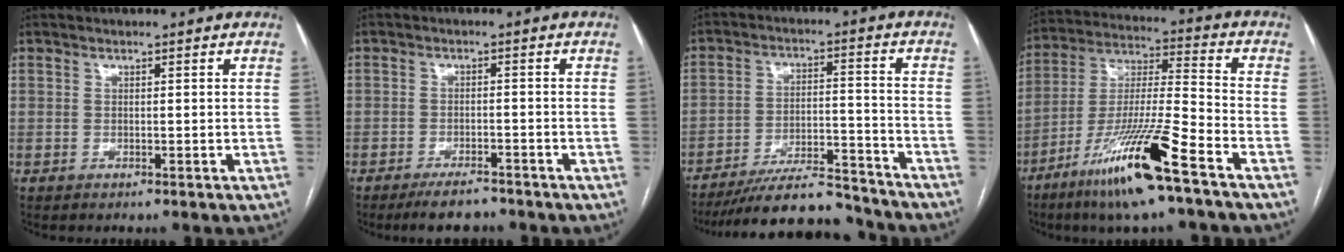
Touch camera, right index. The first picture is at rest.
{"total": 4.6, "force": [-4.0, 1.4, 1.9], "torque": [-0.032, -0.004, -0.063]}
{"total": 15.4, "force": [-14.1, 2.6, 5.6], "torque": [-0.094, 0.013, -0.224]}
{"total": 17.1, "force": [-10.1, 0.4, 13.9], "torque": [-0.289, -0.036, -0.186]}